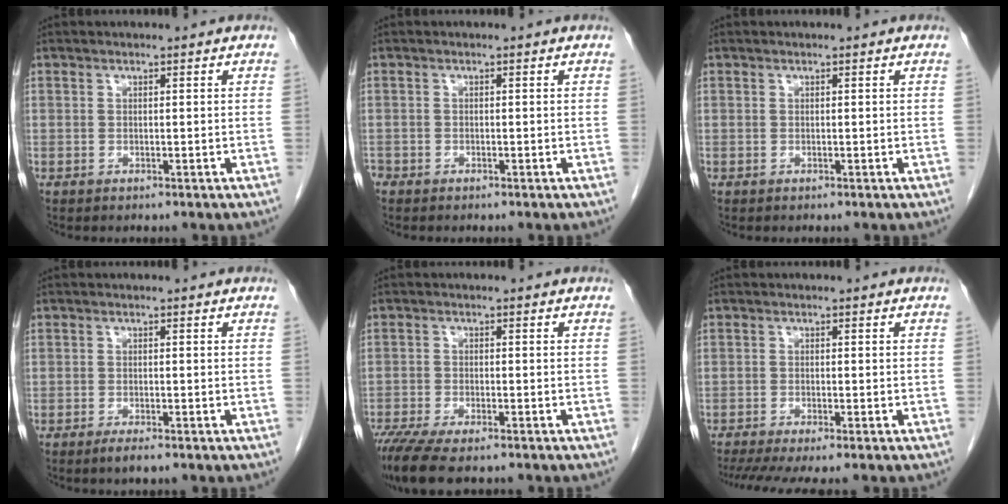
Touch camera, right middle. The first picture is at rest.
{"total": 1.5, "force": [-1.3, 0.8, 0.3], "torque": [-0.010, 0.000, -0.022]}
{"total": 0.0}
{"total": 1.9, "force": [-1.3, 0.3, 1.3], "torque": [-0.027, -0.004, -0.022]}
{"total": 9.1, "force": [-7.2, 2.1, 5.2], "torque": [-0.085, -0.017, -0.115]}
{"total": 6.8, "force": [-5.5, 0.2, 4.0], "torque": [-0.055, -0.014, -0.090]}